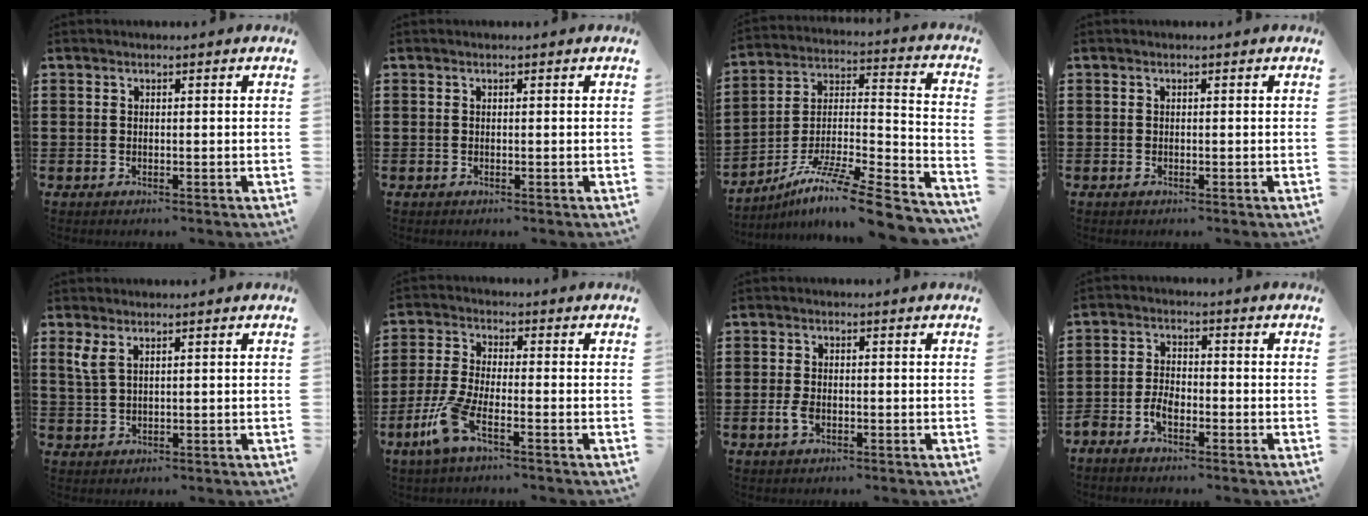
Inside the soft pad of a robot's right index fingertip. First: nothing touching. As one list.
[{"total": 0.0}, {"total": 10.9, "force": [-8.3, 0.8, 7.1], "torque": [-0.121, 0.003, -0.160]}, {"total": 0.0}, {"total": 3.1, "force": [1.7, 1.1, 2.3], "torque": [-0.051, 0.004, 0.031]}, {"total": 6.6, "force": [-3.8, 1.6, 5.2], "torque": [-0.142, -0.019, -0.076]}, {"total": 2.6, "force": [-0.9, 1.4, 2.0], "torque": [-0.052, -0.005, -0.020]}, {"total": 3.2, "force": [-2.1, 1.6, 1.9], "torque": [-0.049, 0.001, -0.046]}]